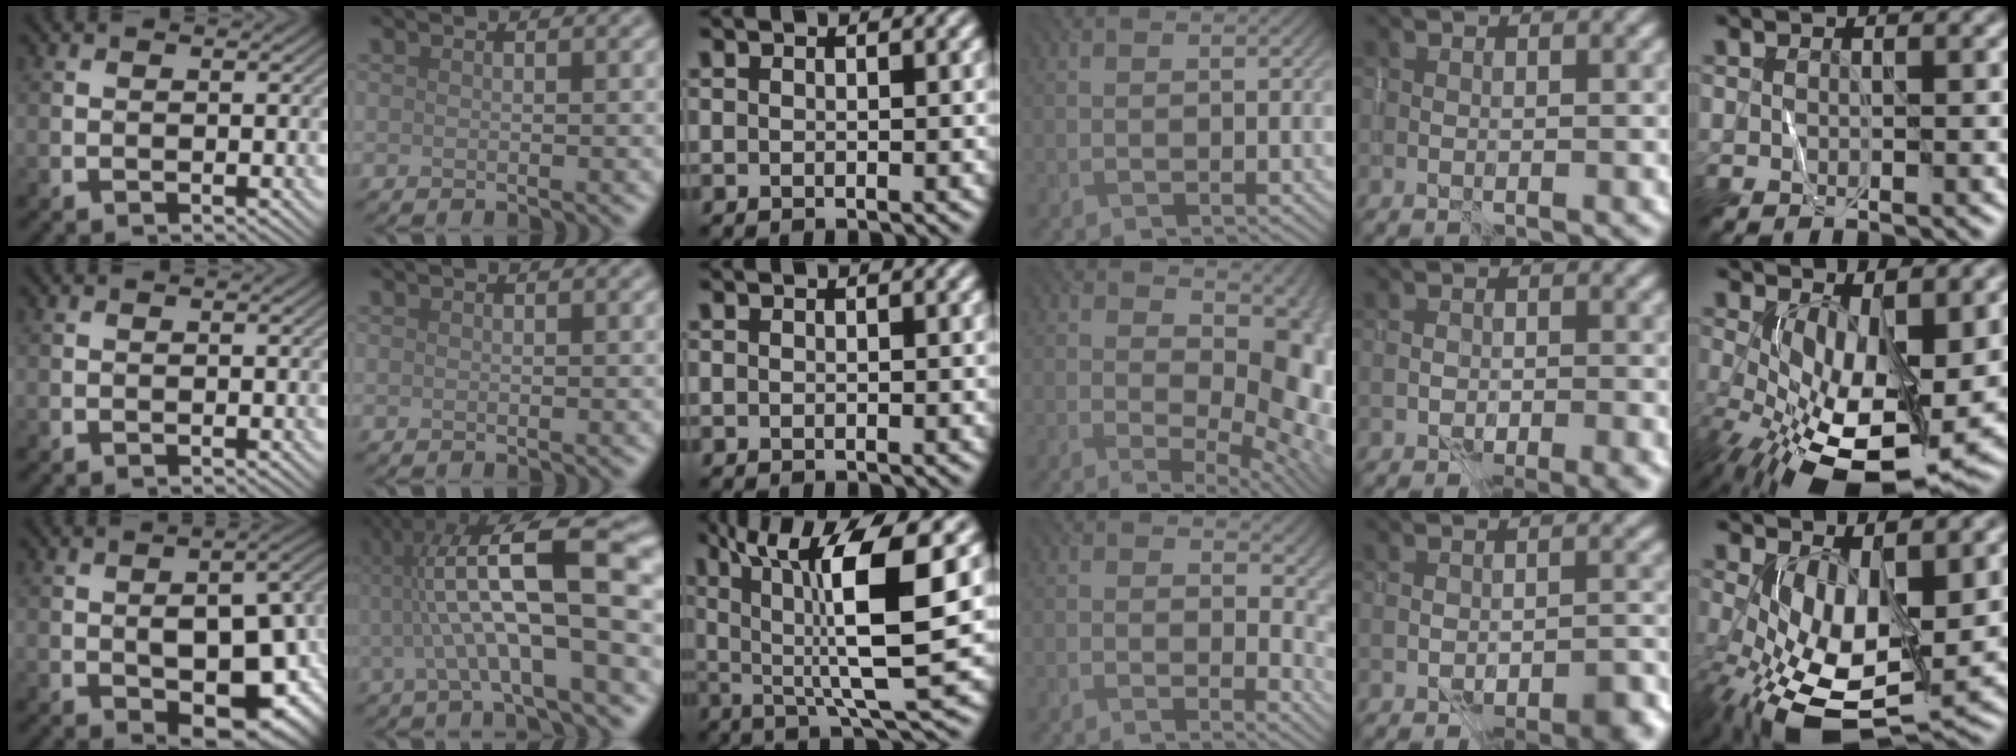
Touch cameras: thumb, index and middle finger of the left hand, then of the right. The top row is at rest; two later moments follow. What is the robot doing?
{"motion": "wrap", "object": "ribbon"}